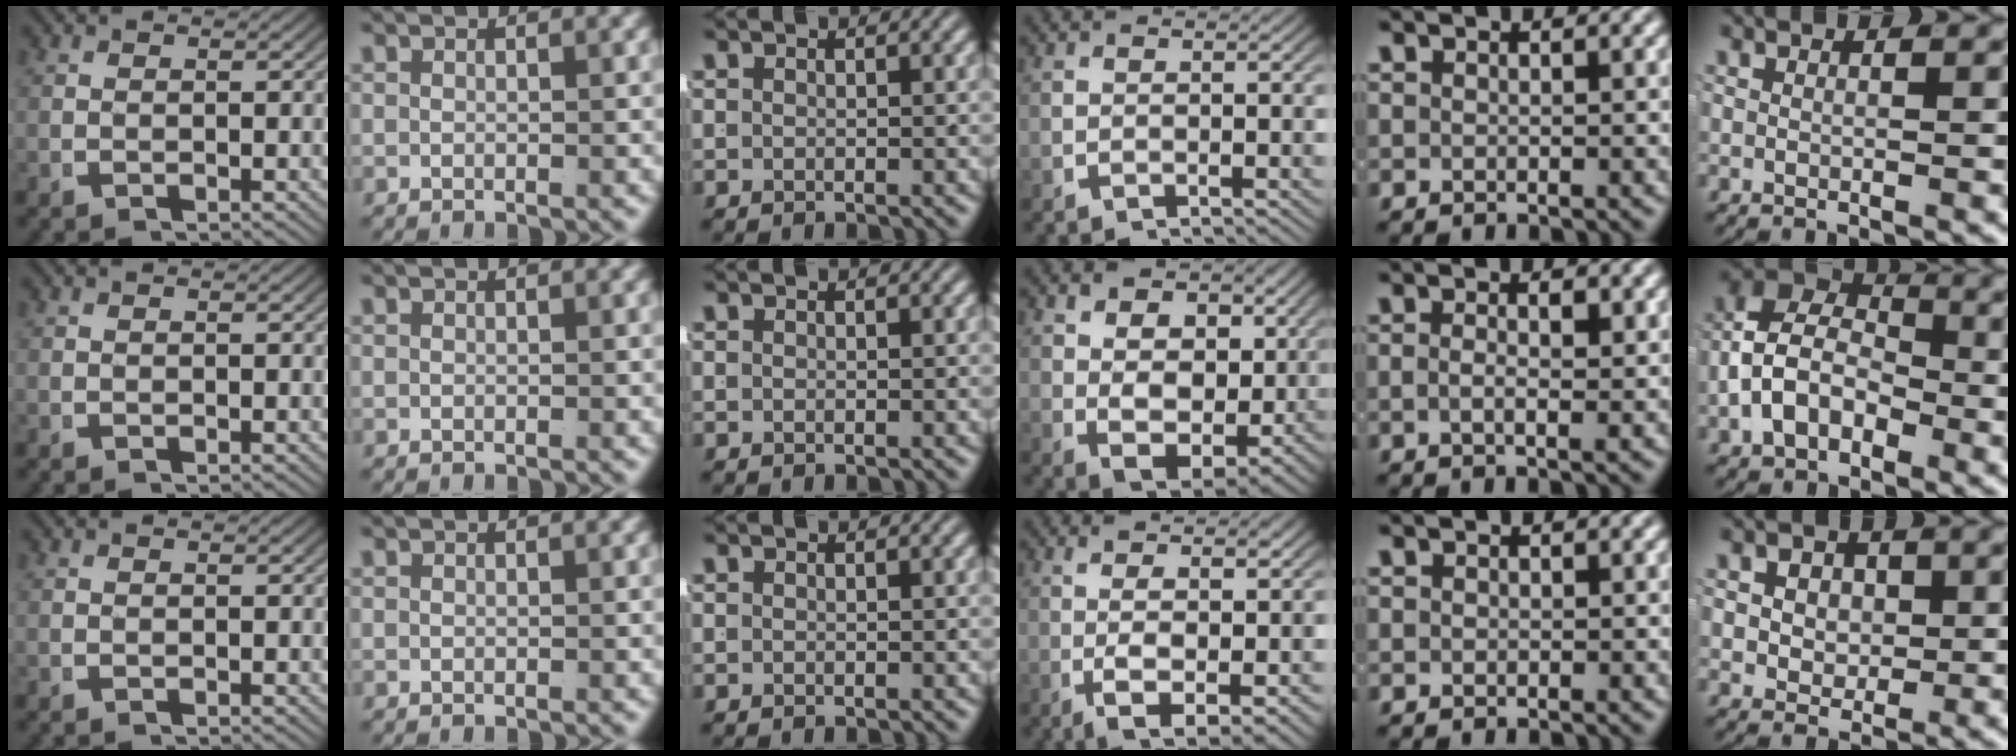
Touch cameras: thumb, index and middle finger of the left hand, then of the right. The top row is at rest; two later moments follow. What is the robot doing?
{"motion": "lift_and_place", "object": "shorts"}